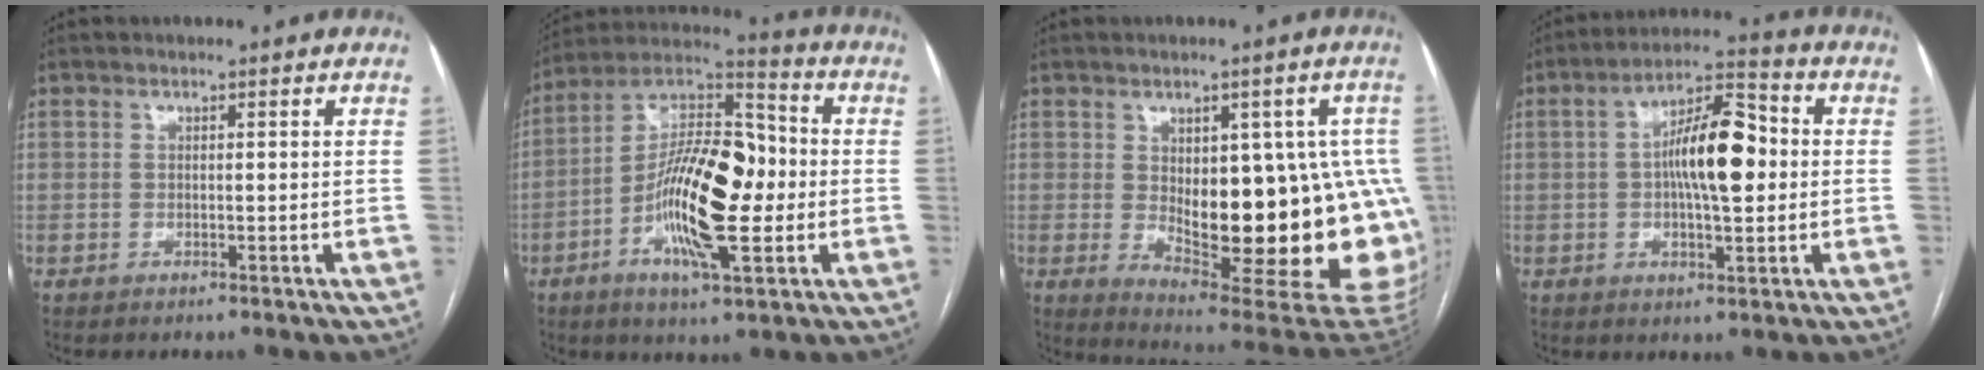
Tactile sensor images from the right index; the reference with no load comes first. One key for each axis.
{"total": 18.1, "fx": -3.1, "fy": 5.4, "fz": 16.9, "tx": -0.311, "ty": 0.017, "tz": -0.055}
{"total": 22.3, "fx": -1.1, "fy": 8.6, "fz": 20.5, "tx": -0.190, "ty": 0.012, "tz": 0.017}
{"total": 11.5, "fx": 0.5, "fy": 3.6, "fz": 11.0, "tx": -0.192, "ty": 0.025, "tz": 0.005}